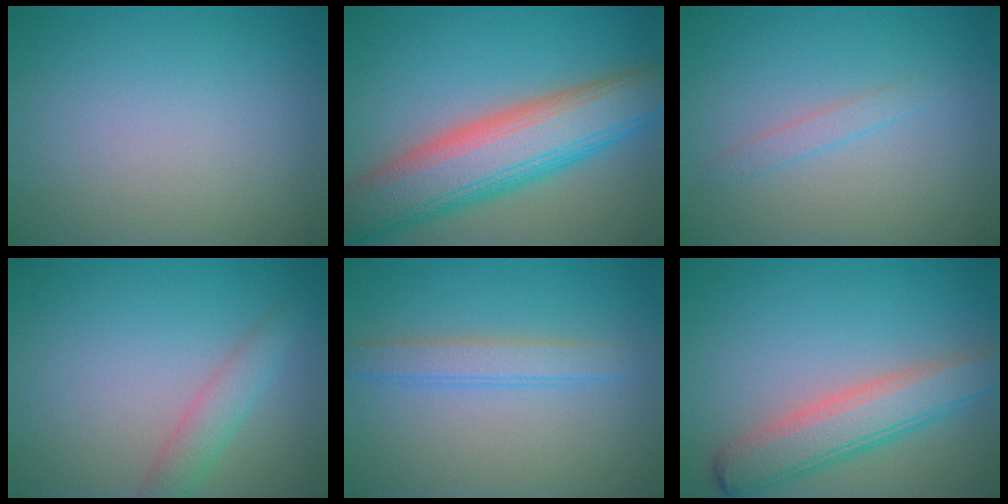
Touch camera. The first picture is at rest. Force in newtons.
{"total": 9.8, "press": 9.8, "slide": 0.4}
{"total": 1.1, "press": 1.1, "slide": 0.1}
{"total": 2.3, "press": 2.3, "slide": 0.0}
{"total": 2.4, "press": 2.3, "slide": 0.2}
{"total": 5.3, "press": 5.3, "slide": 0.1}